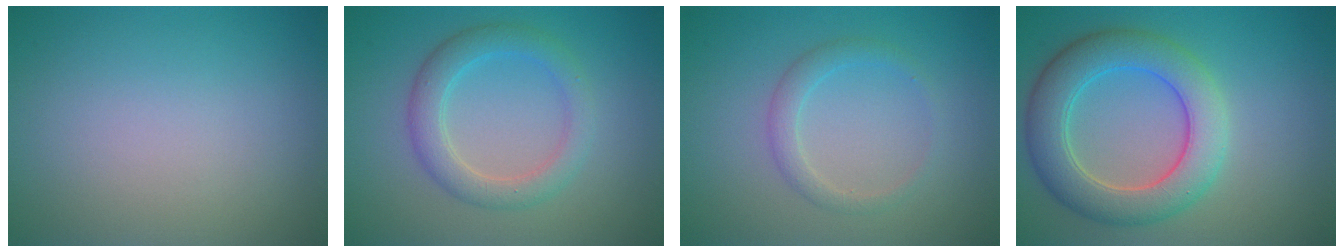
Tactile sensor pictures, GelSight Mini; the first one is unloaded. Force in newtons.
{"total": 3.5, "press": 3.5, "slide": 0.1}
{"total": 1.8, "press": 1.8, "slide": 0.0}
{"total": 6.5, "press": 6.5, "slide": 0.2}